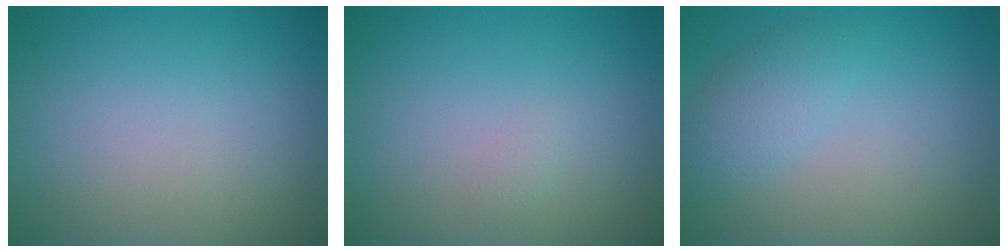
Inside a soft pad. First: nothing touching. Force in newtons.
{"total": 0.5, "press": 0.5, "slide": 0.0}
{"total": 2.5, "press": 2.5, "slide": 0.1}